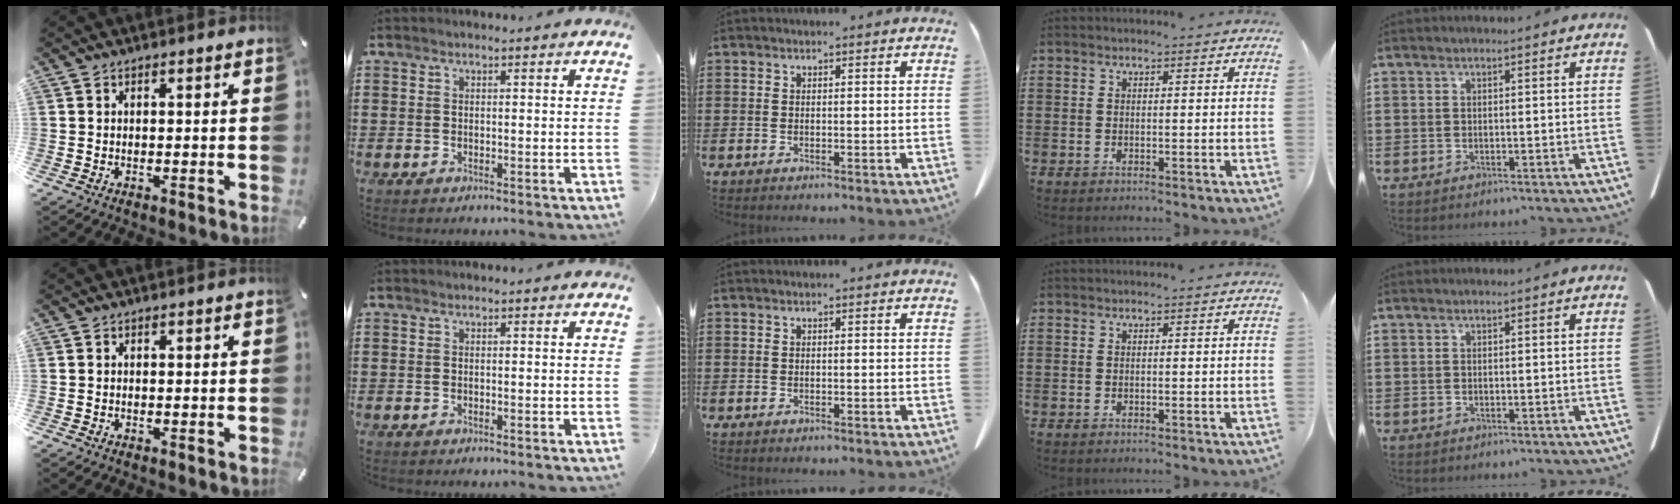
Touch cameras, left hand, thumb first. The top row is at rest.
{}